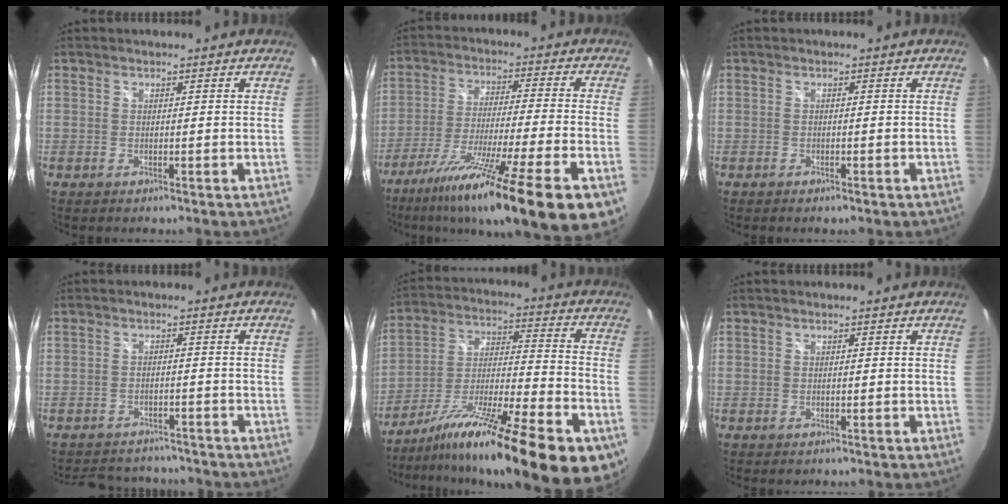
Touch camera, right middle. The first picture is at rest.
{"total": 23.5, "force": [-15.0, 0.6, 18.1], "torque": [-0.293, -0.068, -0.243]}
{"total": 1.5, "force": [-1.1, 0.6, 0.8], "torque": [-0.014, -0.006, -0.018]}
{"total": 9.6, "force": [-8.6, 3.5, 2.4], "torque": [-0.057, 0.009, -0.117]}
{"total": 27.0, "force": [-17.6, 4.9, 19.9], "torque": [-0.300, -0.034, -0.277]}
{"total": 0.0}